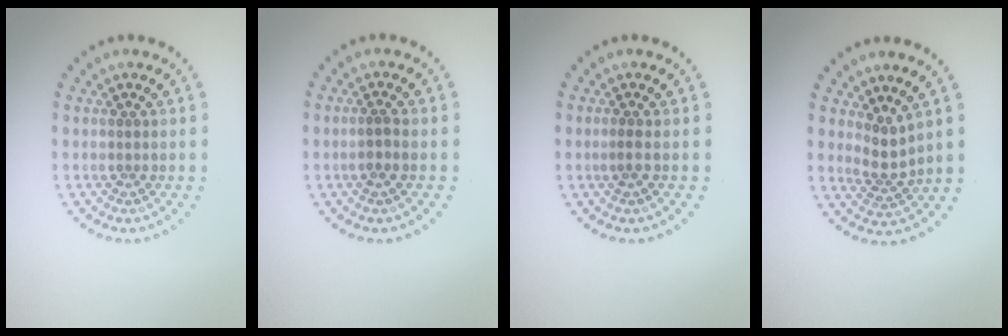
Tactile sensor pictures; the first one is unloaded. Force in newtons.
{"total": 0.9, "press": 0.6, "slide": 0.7}
{"total": 0.8, "press": 0.7, "slide": 0.4}
{"total": 2.3, "press": 1.6, "slide": 1.6}